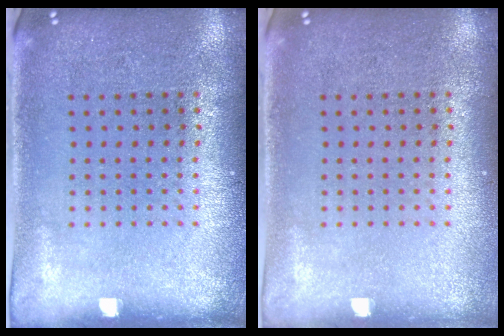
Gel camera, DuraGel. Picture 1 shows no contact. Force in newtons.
{"total": 0.0}